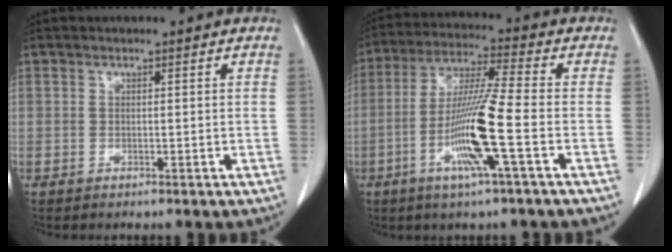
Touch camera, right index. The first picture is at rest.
{"total": 12.0, "force": [-3.9, -0.6, 11.3], "torque": [-0.225, -0.008, -0.080]}